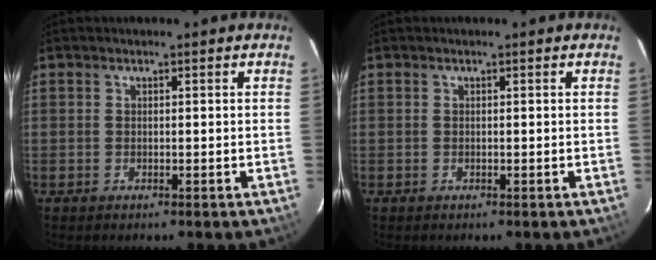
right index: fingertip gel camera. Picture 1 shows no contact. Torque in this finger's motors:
{"motor_torque": [-0.04, -0.01, 0.03, 0.00]}